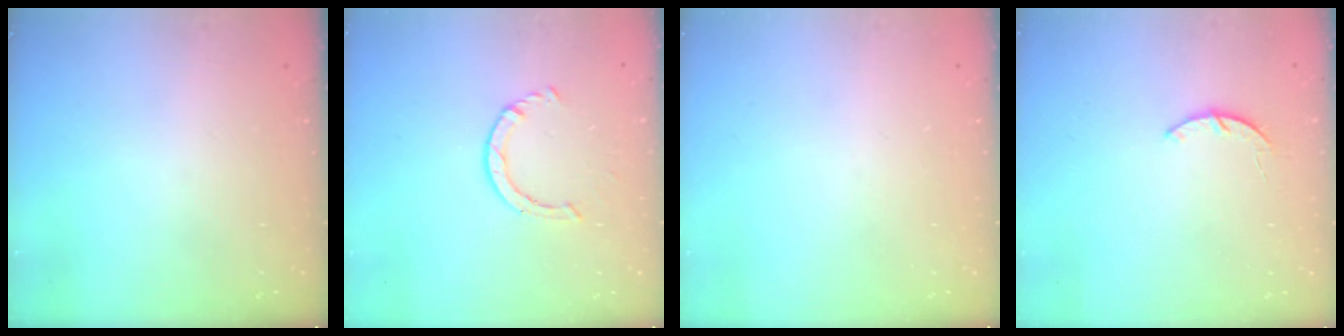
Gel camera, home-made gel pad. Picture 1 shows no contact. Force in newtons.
{"total": 2.2, "press": 2.2, "slide": 0.4}
{"total": 0.0}
{"total": 3.2, "press": 3.2, "slide": 0.4}